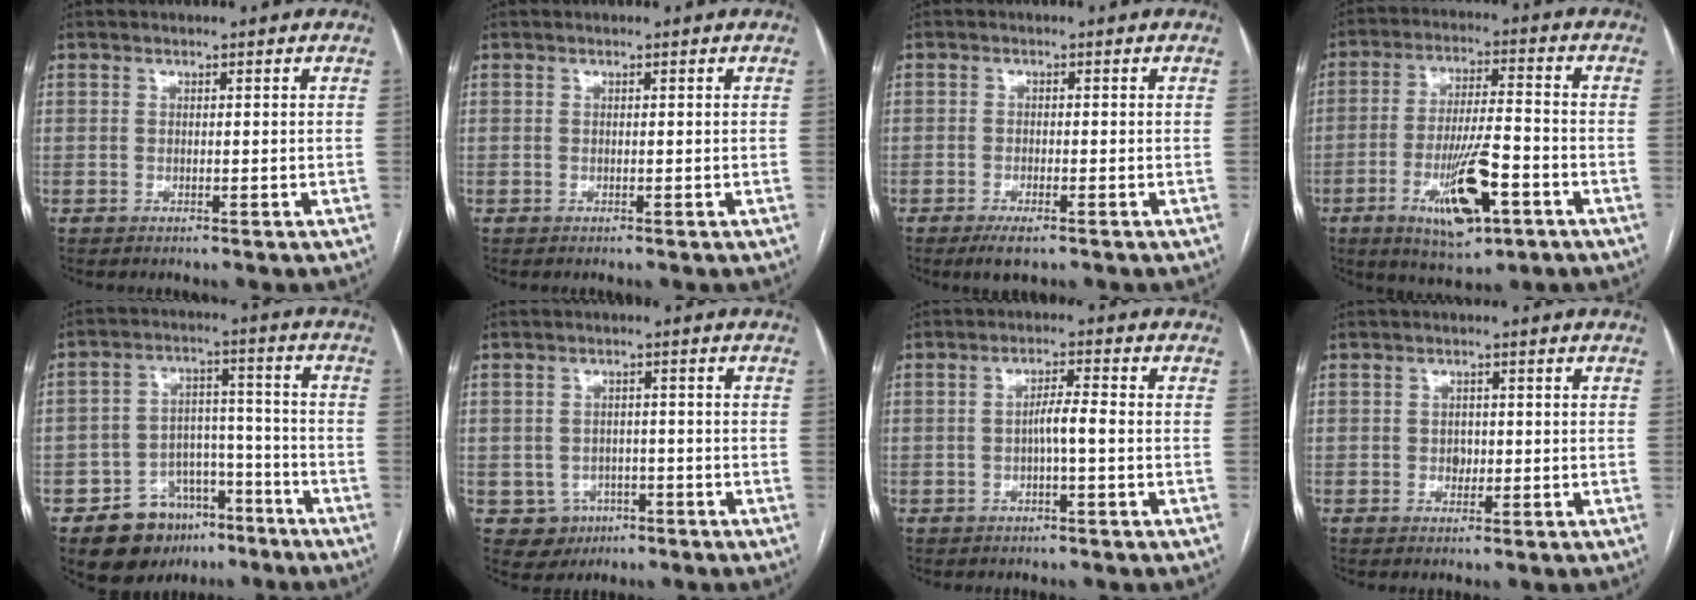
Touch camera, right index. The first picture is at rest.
{"total": 0.0}
{"total": 3.2, "force": [-2.1, 0.6, 2.3], "torque": [-0.043, -0.004, -0.034]}
{"total": 12.5, "force": [-5.3, 2.8, 11.0], "torque": [-0.200, -0.009, -0.082]}
{"total": 11.3, "force": [-7.1, 7.5, 4.6], "torque": [-0.067, 0.035, -0.104]}
{"total": 4.8, "force": [-1.9, 4.4, 0.5], "torque": [-0.001, 0.011, -0.022]}
{"total": 3.2, "force": [-0.7, 0.1, 3.1], "torque": [-0.051, 0.006, -0.012]}
{"total": 1.5, "force": [-0.2, 1.2, 0.9], "torque": [-0.012, 0.003, -0.003]}